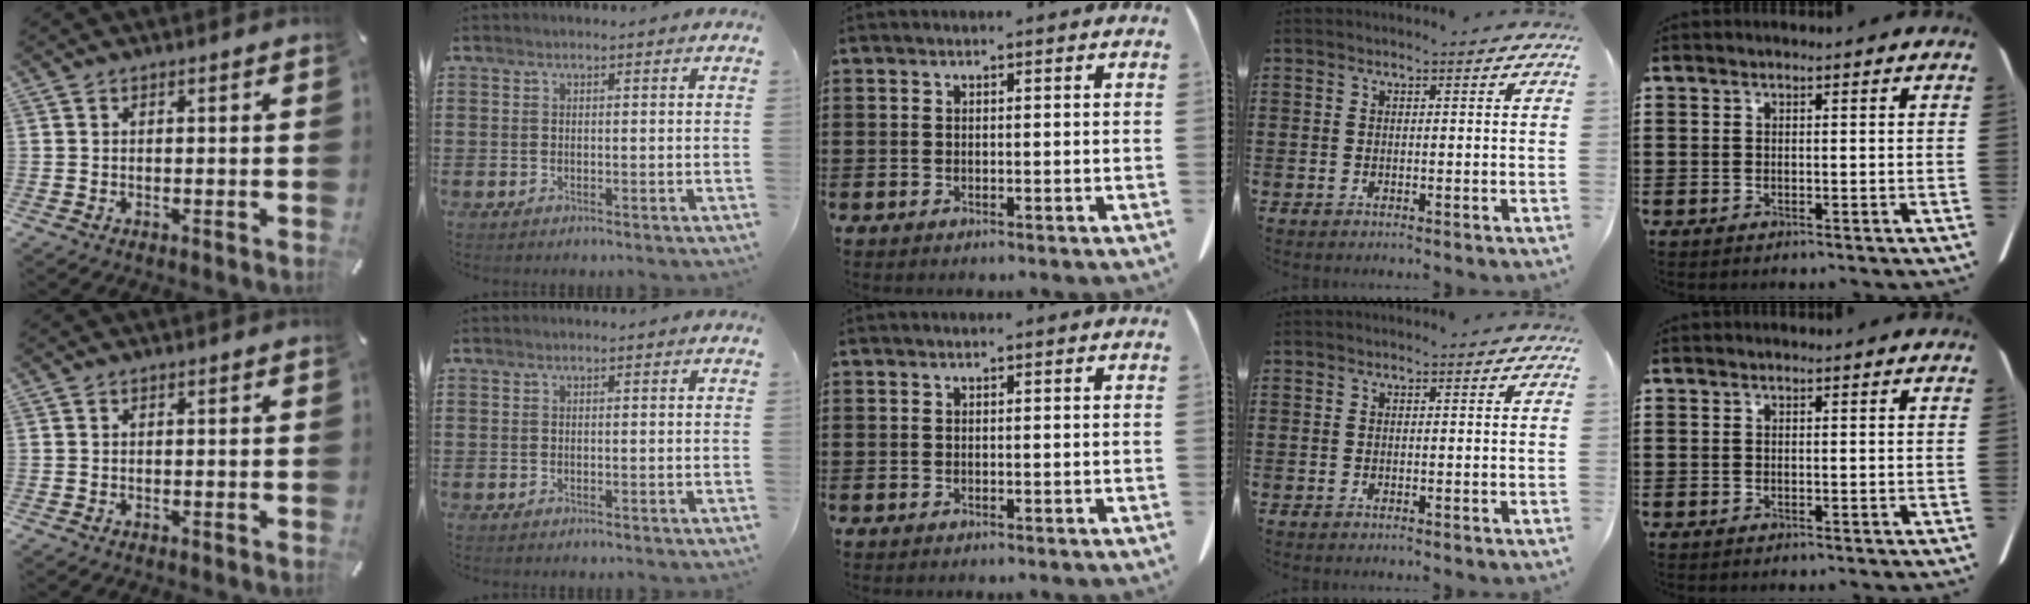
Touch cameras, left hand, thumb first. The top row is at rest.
{}